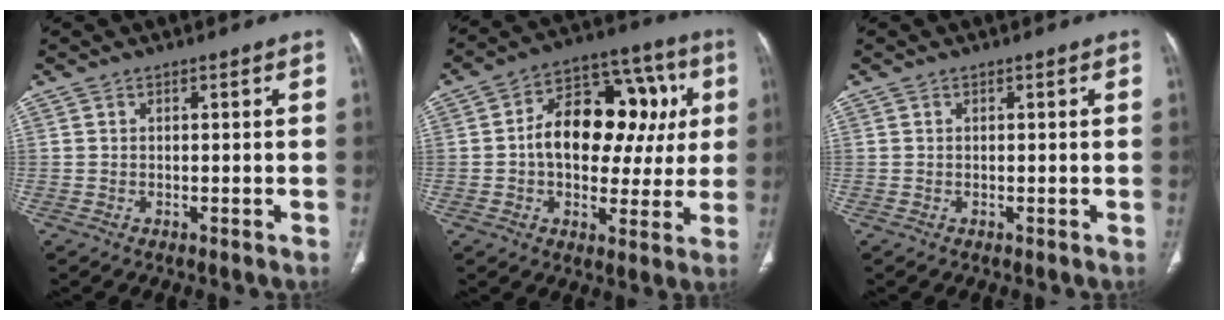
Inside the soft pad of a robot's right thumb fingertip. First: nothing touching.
{"total": 19.2, "force": [2.0, 12.5, 14.5], "torque": [-0.159, 0.037, 0.027]}
{"total": 0.0}